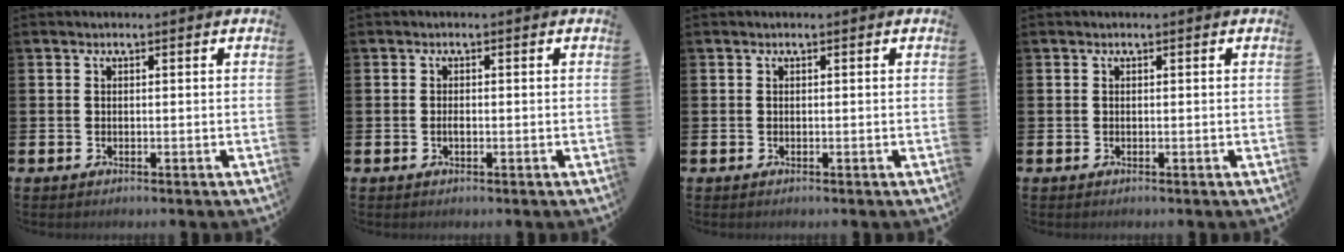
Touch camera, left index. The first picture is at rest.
{"total": 0.8, "force": [-0.2, 0.4, 0.7], "torque": [-0.017, 0.002, -0.003]}
{"total": 0.0}
{"total": 0.0}